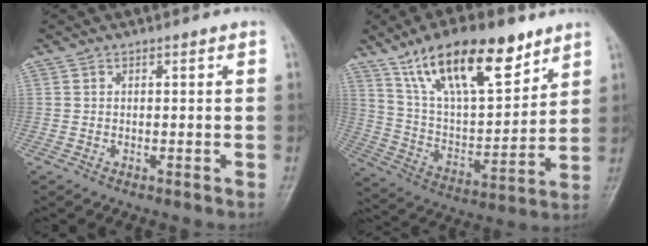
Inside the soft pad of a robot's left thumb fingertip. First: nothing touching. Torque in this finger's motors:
{"motor_torque": [1.29, 1.32, 1.54, -1.23, 0.50]}